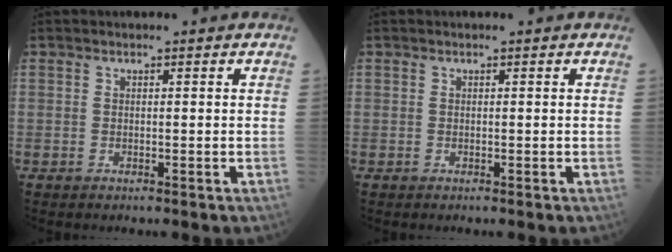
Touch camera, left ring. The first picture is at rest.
{"total": 0.0}